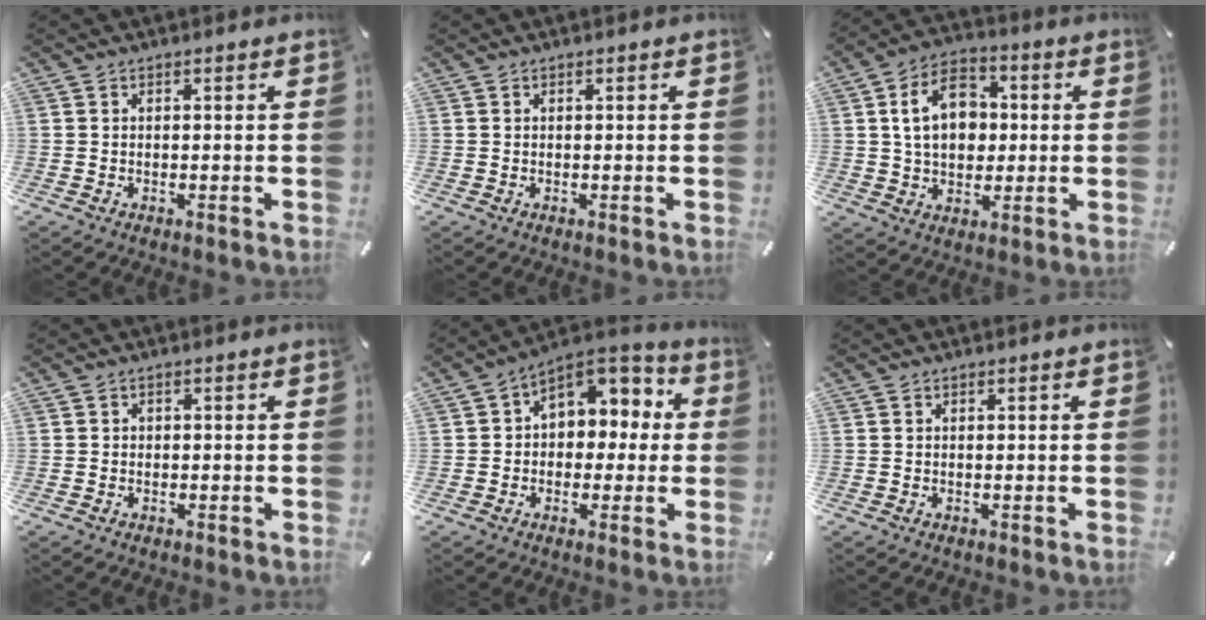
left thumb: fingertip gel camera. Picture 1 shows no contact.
{"total": 0.0}
{"total": 12.6, "force": [1.5, 9.6, 8.1], "torque": [-0.143, 0.008, 0.022]}
{"total": 1.0, "force": [-0.4, 0.9, 0.2], "torque": [-0.003, 0.005, -0.011]}
{"total": 8.1, "force": [1.7, 7.1, 3.5], "torque": [-0.048, -0.006, 0.030]}
{"total": 0.0}